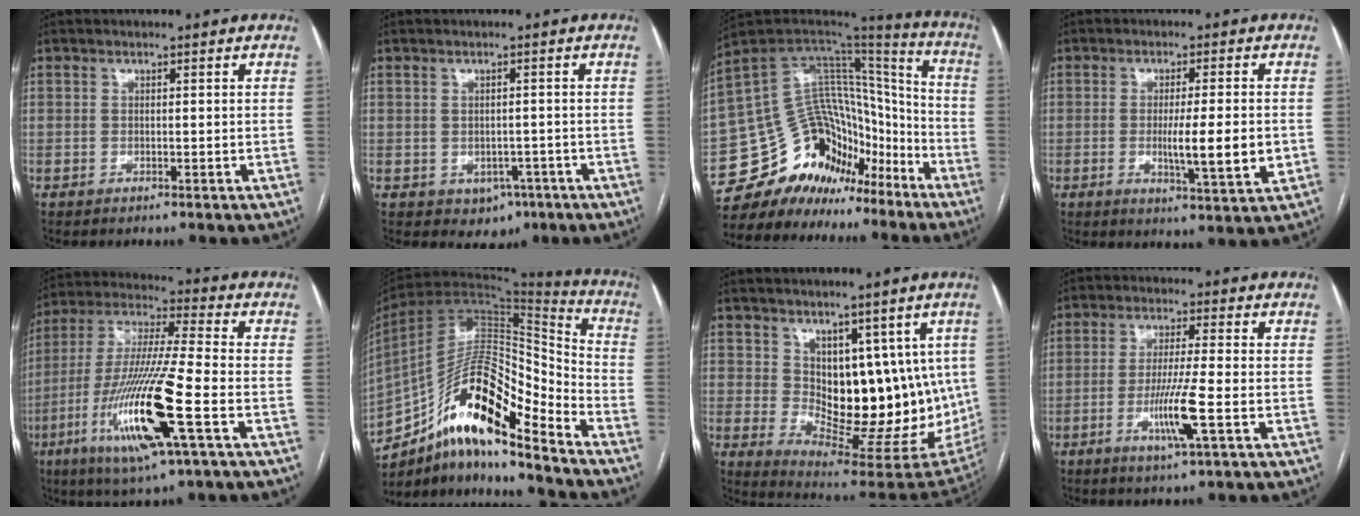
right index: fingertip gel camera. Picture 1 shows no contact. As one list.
[{"total": 3.8, "force": [-1.7, 2.8, 1.9], "torque": [-0.018, 0.003, -0.011]}, {"total": 18.5, "force": [-13.5, 11.0, 6.1], "torque": [-0.106, 0.096, -0.216]}, {"total": 8.4, "force": [-1.1, 0.5, 8.3], "torque": [-0.134, -0.018, -0.018]}, {"total": 18.6, "force": [-6.7, 0.8, 17.3], "torque": [-0.365, -0.026, -0.125]}, {"total": 20.5, "force": [-13.3, 5.3, 14.7], "torque": [-0.265, 0.025, -0.228]}, {"total": 14.7, "force": [2.8, 7.6, 12.3], "torque": [-0.154, -0.008, 0.065]}, {"total": 7.6, "force": [-2.4, -0.6, 7.2], "torque": [-0.138, -0.015, -0.046]}]